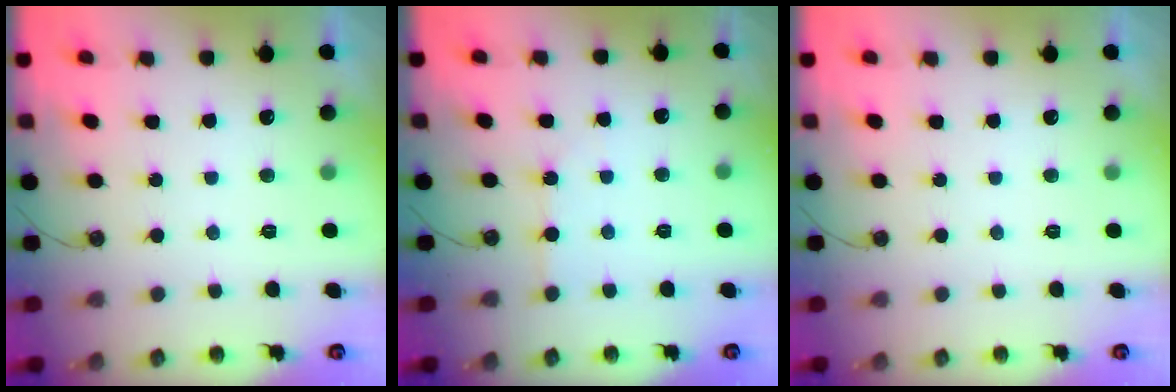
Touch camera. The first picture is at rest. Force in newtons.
{"total": 2.1, "press": 2.1, "slide": 0.4}
{"total": 0.0}